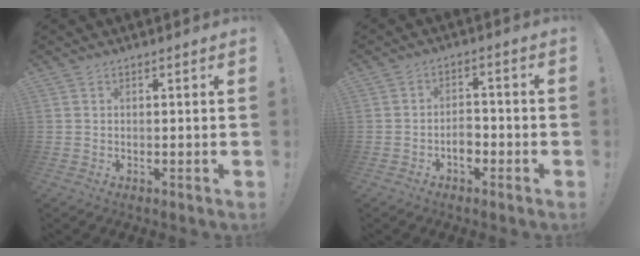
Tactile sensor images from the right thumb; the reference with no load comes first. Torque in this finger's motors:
{"motor_torque": [0.91, 0.18, 0.25, -0.33, 0.14]}